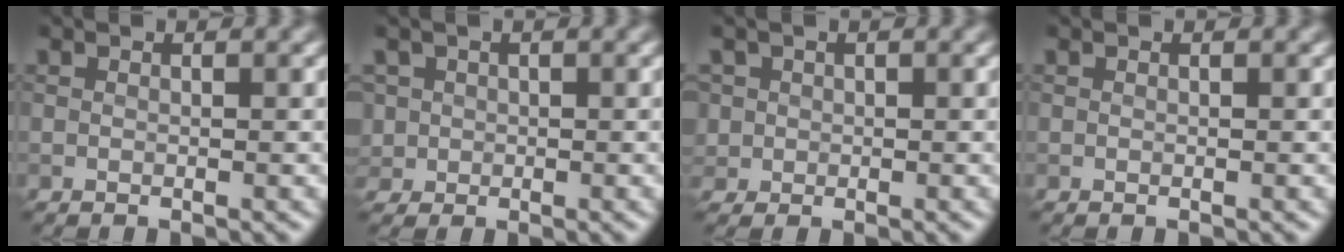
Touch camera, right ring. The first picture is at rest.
{"total": 2.5, "force": [0.2, 2.4, 0.5], "torque": [-0.008, 0.014, 0.002]}
{"total": 2.1, "force": [0.4, 2.1, 0.4], "torque": [-0.006, 0.007, 0.017]}
{"total": 0.0}